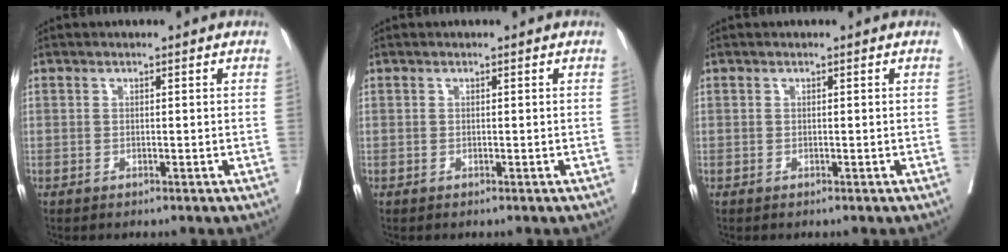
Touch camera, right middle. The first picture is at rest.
{"total": 0.0}
{"total": 0.0}